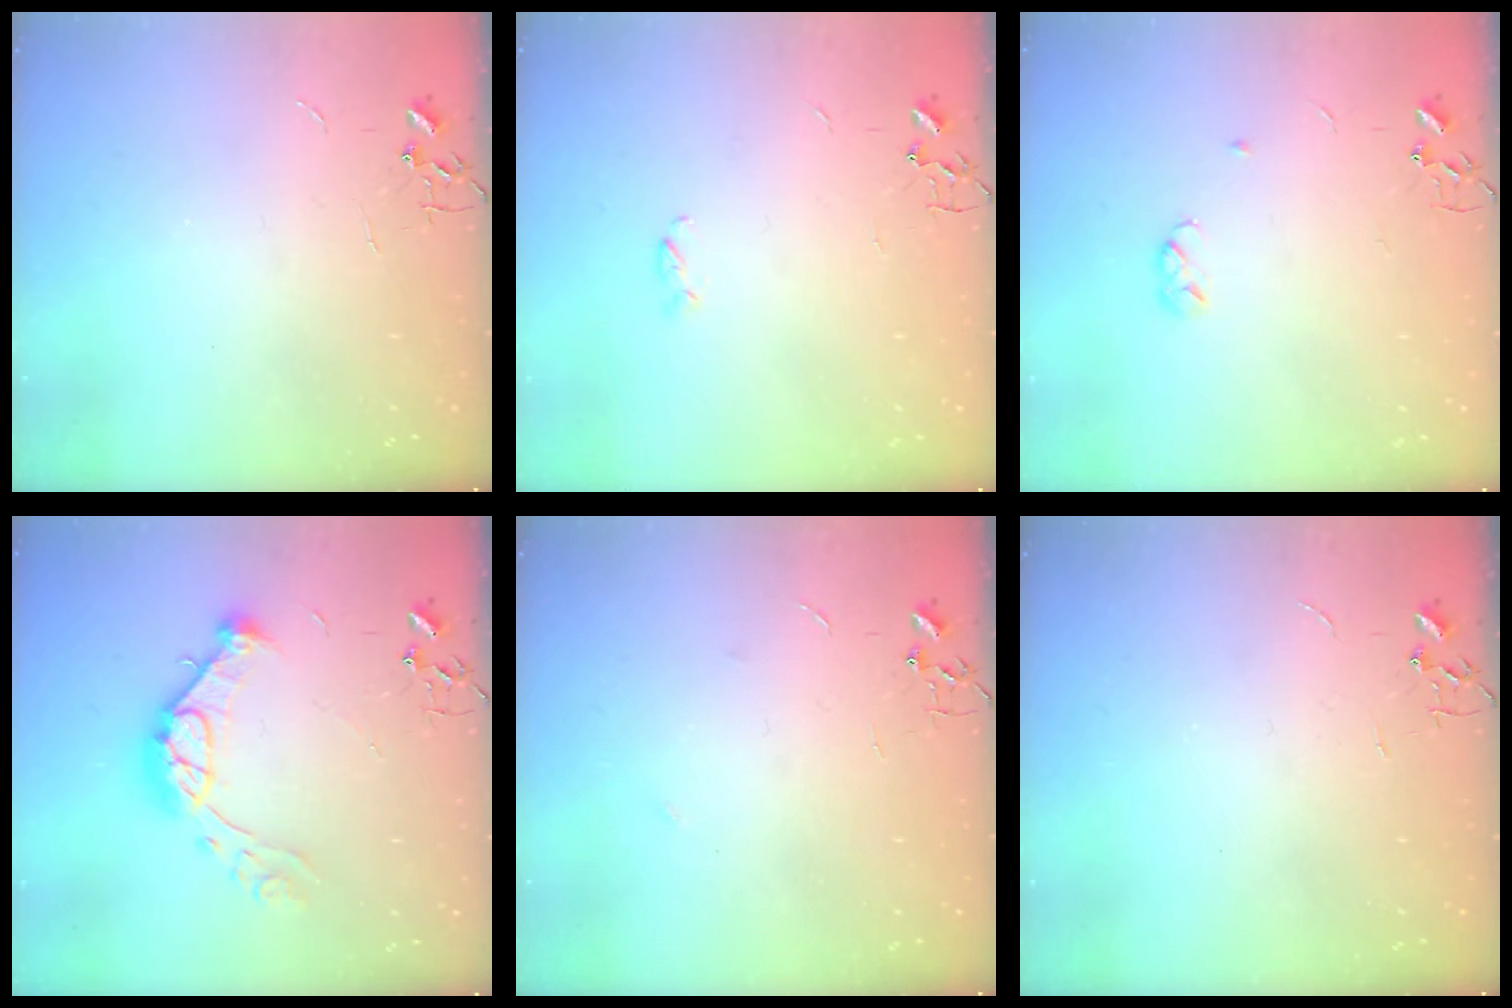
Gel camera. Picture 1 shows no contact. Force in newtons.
{"total": 2.9, "press": 2.9, "slide": 0.3}
{"total": 3.9, "press": 3.8, "slide": 0.7}
{"total": 14.3, "press": 14.2, "slide": 1.1}
{"total": 3.1, "press": 3.1, "slide": 0.3}
{"total": 0.0}